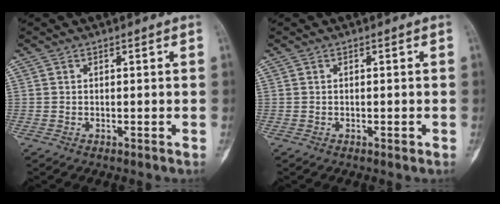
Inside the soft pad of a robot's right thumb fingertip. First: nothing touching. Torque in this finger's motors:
{"motor_torque": [0.42, -0.38, -0.07, -0.06, 0.01]}